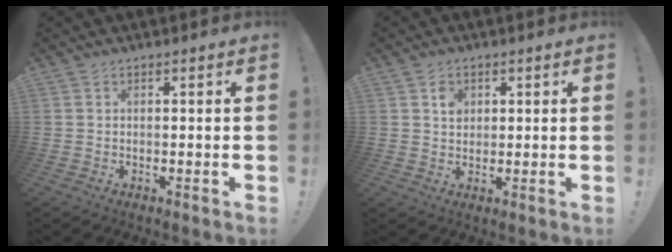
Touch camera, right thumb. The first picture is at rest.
{"total": 3.4, "force": [1.2, 2.8, 1.5], "torque": [-0.009, -0.005, 0.017]}